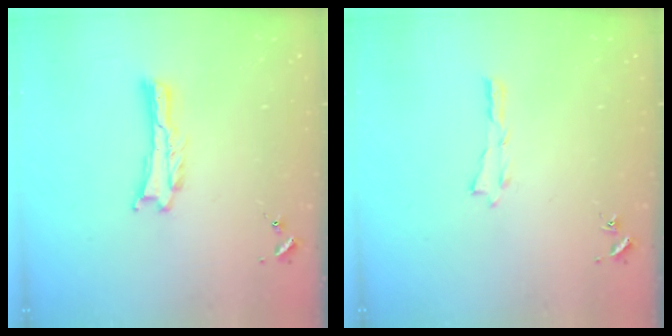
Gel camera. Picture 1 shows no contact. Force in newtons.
{"total": 0.0}